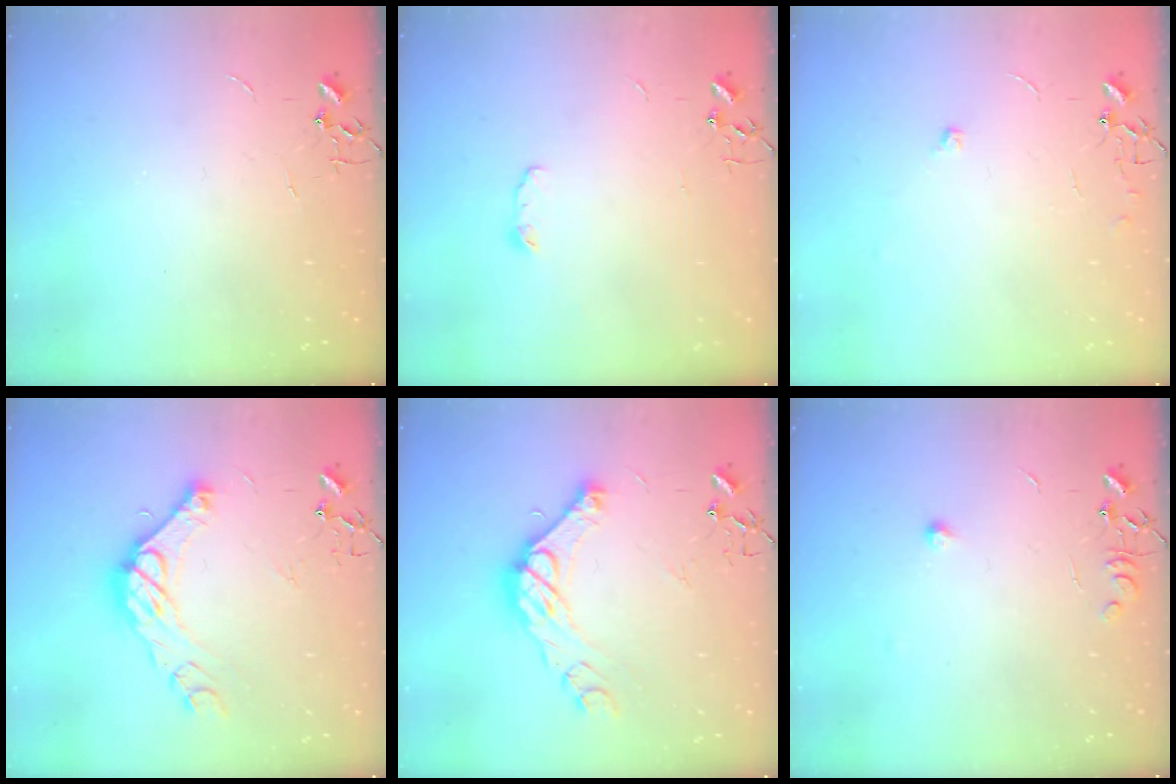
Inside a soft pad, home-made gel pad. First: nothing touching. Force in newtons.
{"total": 3.7, "press": 3.5, "slide": 0.9}
{"total": 6.6, "press": 6.5, "slide": 1.1}
{"total": 14.2, "press": 14.2, "slide": 1.2}
{"total": 14.2, "press": 14.2, "slide": 1.2}
{"total": 7.8, "press": 7.8, "slide": 0.5}